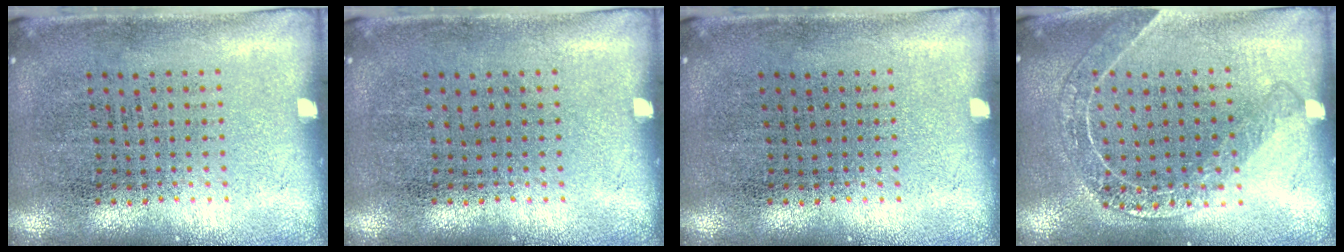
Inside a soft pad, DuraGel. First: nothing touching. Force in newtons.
{"total": 0.0}
{"total": 0.0}
{"total": 1.6, "press": 1.5, "slide": 0.5}